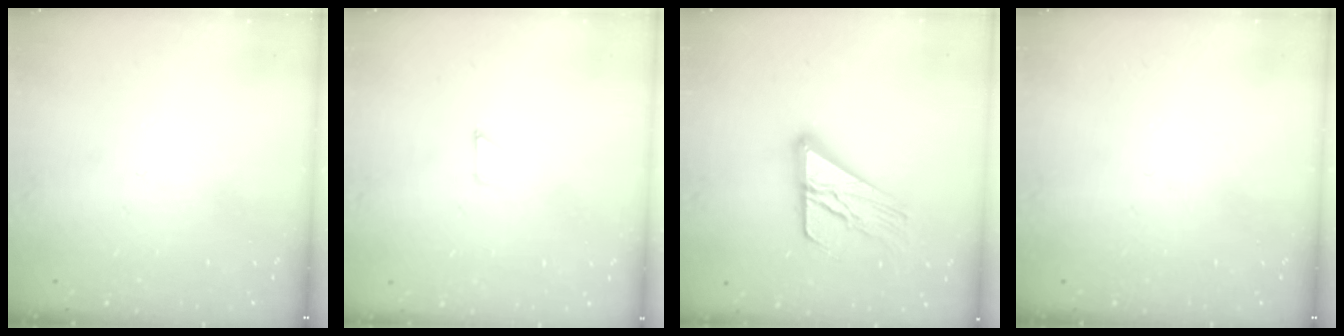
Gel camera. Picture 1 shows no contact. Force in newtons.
{"total": 2.6, "press": 2.6, "slide": 0.2}
{"total": 16.5, "press": 16.5, "slide": 1.6}
{"total": 0.0}